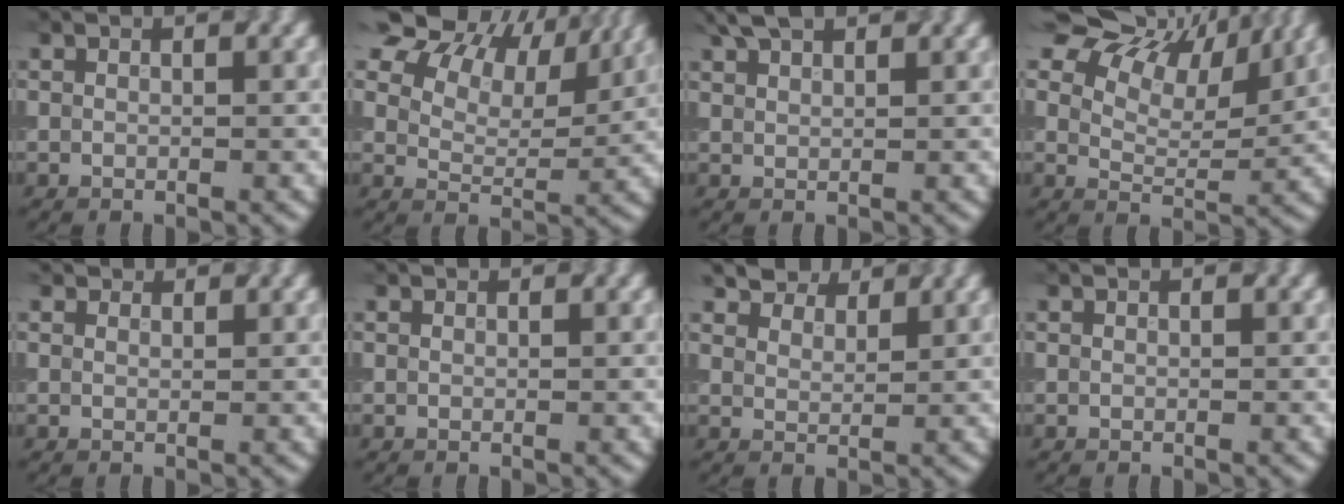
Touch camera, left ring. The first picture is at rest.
{"total": 13.0, "force": [8.4, 6.9, 7.0], "torque": [-0.130, 0.028, 0.152]}
{"total": 3.5, "force": [2.7, 1.3, 1.9], "torque": [-0.042, 0.015, 0.051]}
{"total": 12.3, "force": [8.4, 6.0, 6.6], "torque": [-0.115, 0.025, 0.143]}
{"total": 0.8, "force": [0.7, 0.3, 0.1], "torque": [-0.006, -0.003, 0.008]}
{"total": 0.0}
{"total": 5.2, "force": [4.4, 2.1, 1.8], "torque": [-0.057, -0.006, 0.088]}
{"total": 0.0}